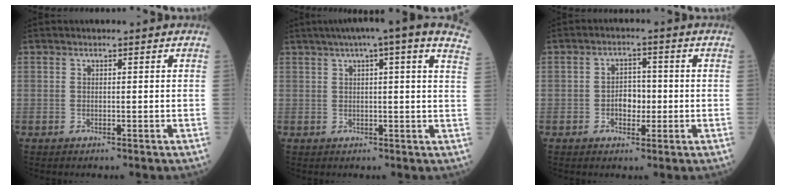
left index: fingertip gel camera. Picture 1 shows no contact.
{"total": 16.8, "force": [11.7, 1.2, 12.0], "torque": [-0.182, 0.041, 0.132]}
{"total": 3.6, "force": [-0.7, 2.3, 2.6], "torque": [-0.042, 0.009, -0.013]}